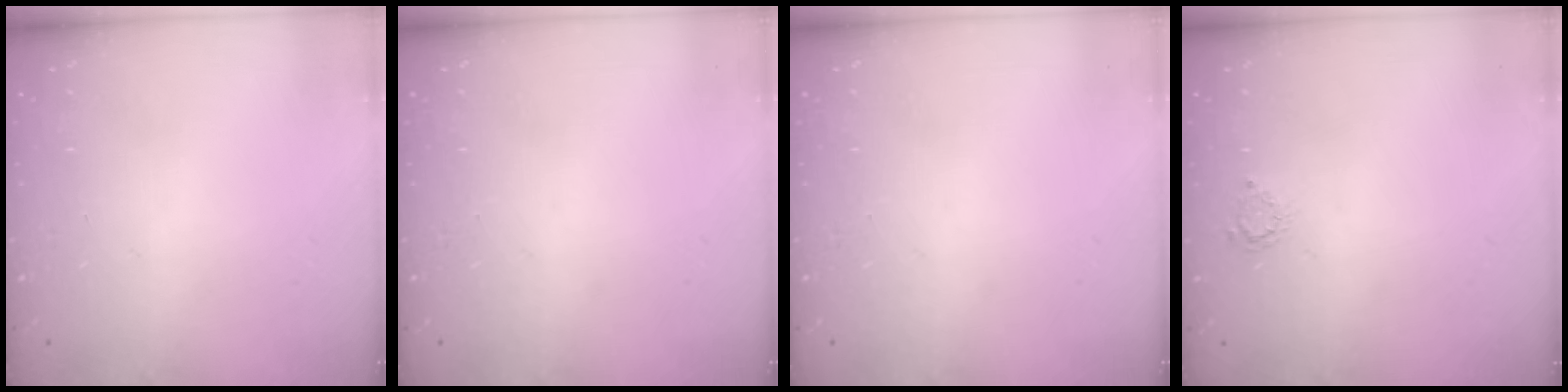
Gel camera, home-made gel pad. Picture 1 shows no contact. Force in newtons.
{"total": 0.0}
{"total": 0.0}
{"total": 2.6, "press": 2.6, "slide": 0.4}